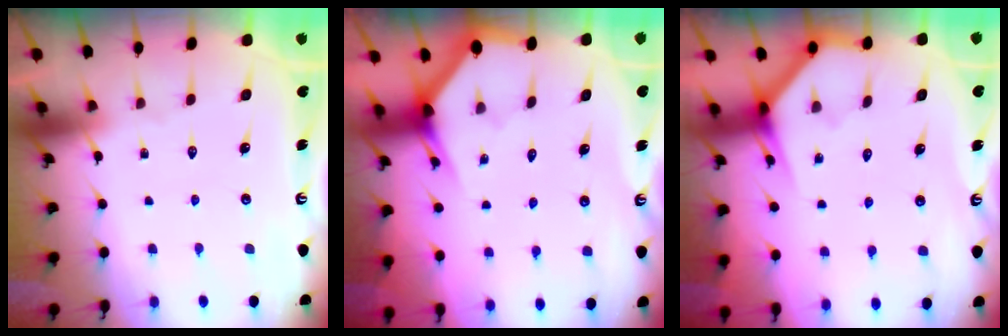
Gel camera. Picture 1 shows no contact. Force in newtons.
{"total": 3.2, "press": 3.2, "slide": 0.1}
{"total": 3.9, "press": 3.9, "slide": 0.2}